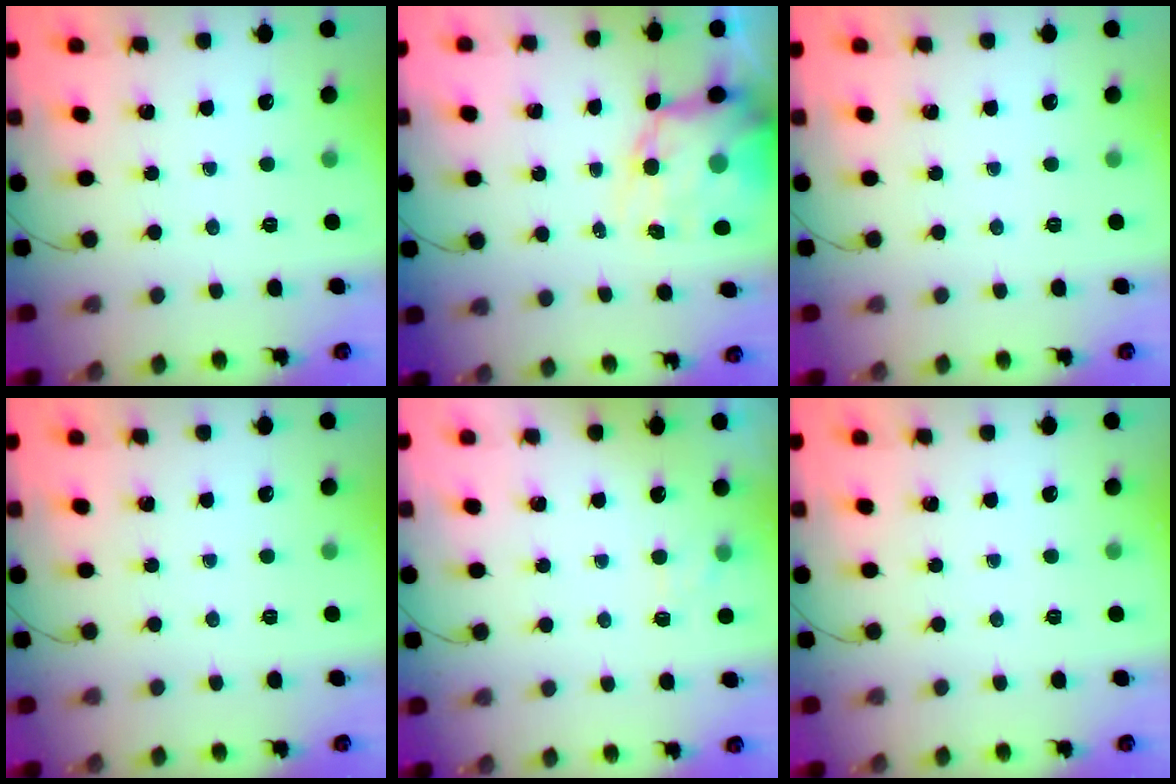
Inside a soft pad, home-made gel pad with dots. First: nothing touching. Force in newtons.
{"total": 10.2, "press": 9.7, "slide": 3.1}
{"total": 0.0}
{"total": 0.0}
{"total": 2.4, "press": 1.9, "slide": 1.4}
{"total": 0.0}